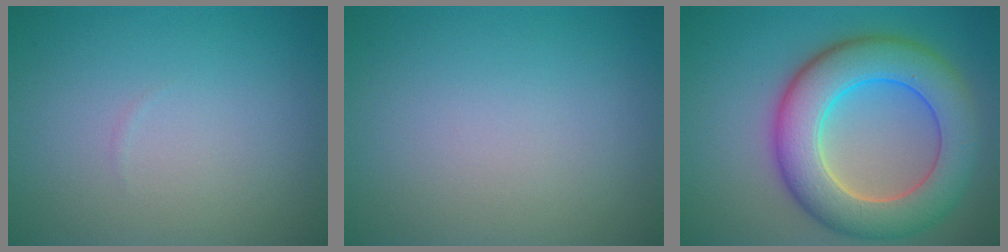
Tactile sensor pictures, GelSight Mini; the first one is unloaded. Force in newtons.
{"total": 0.0}
{"total": 9.4, "press": 9.4, "slide": 0.4}